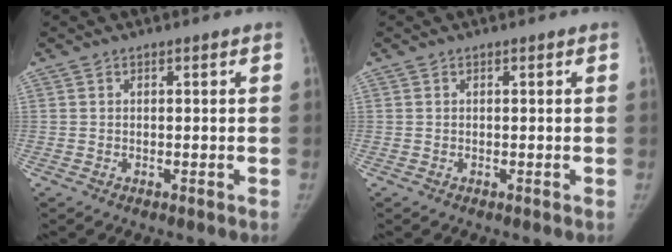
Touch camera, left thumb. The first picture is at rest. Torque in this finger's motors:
{"motor_torque": [0.01, 0.01, 0.32, -0.23, 0.00]}